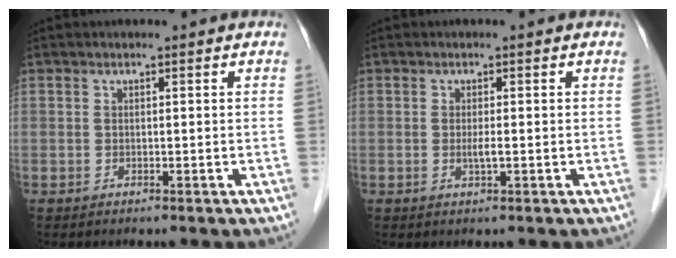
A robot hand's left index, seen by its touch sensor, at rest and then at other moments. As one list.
[{"total": 1.5, "force": [-0.4, 0.0, 1.5], "torque": [-0.030, -0.008, -0.008]}]